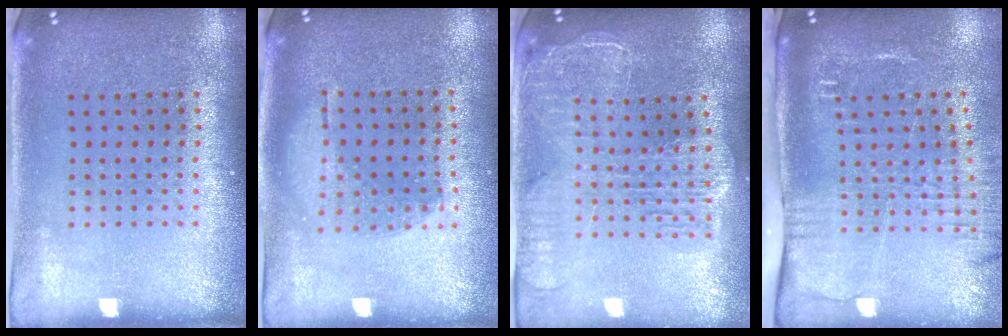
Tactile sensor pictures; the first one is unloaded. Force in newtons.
{"total": 1.0, "press": 0.9, "slide": 0.4}
{"total": 2.3, "press": 2.0, "slide": 1.1}
{"total": 2.8, "press": 2.1, "slide": 1.7}